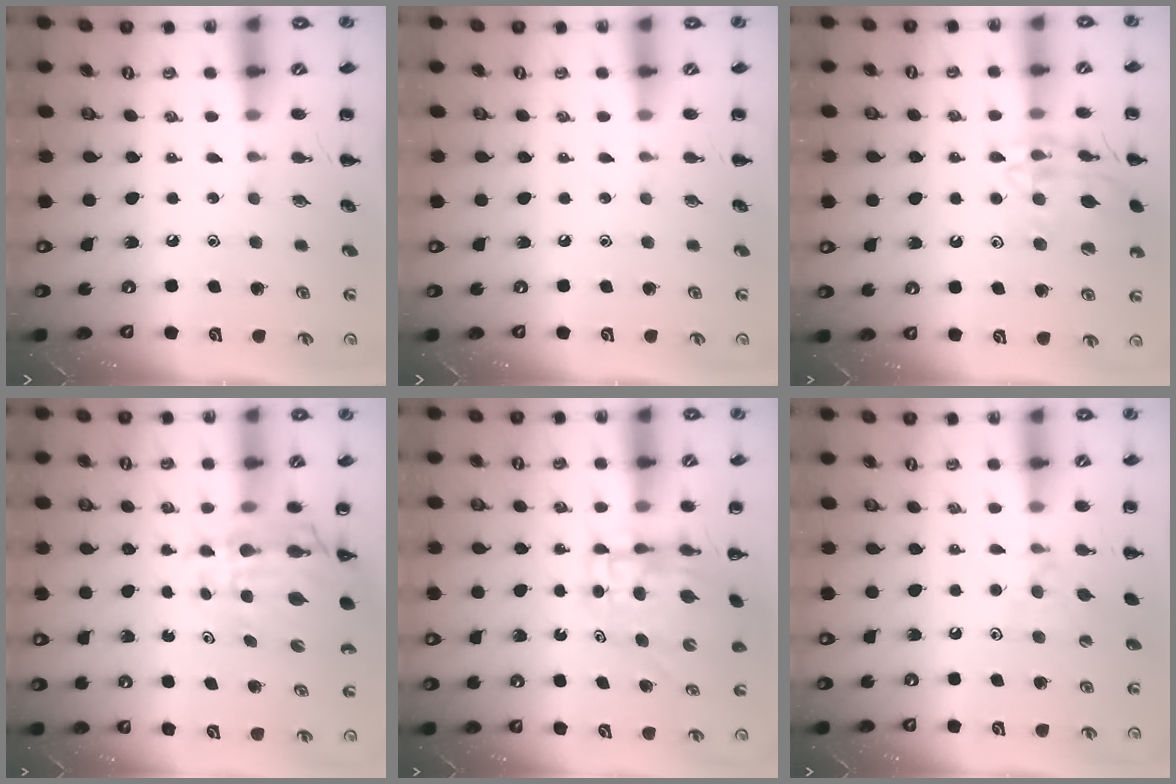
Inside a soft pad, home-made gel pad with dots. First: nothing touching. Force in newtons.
{"total": 0.0}
{"total": 15.4, "press": 15.4, "slide": 0.8}
{"total": 8.8, "press": 8.3, "slide": 2.9}
{"total": 5.9, "press": 5.8, "slide": 1.0}
{"total": 5.7, "press": 5.4, "slide": 1.9}